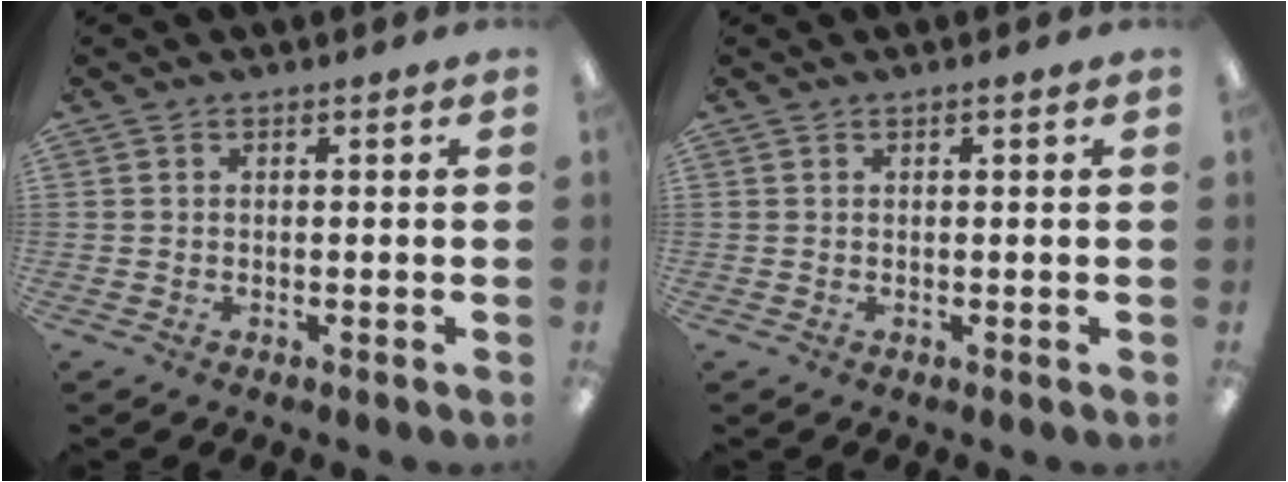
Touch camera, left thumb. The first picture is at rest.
{"total": 0.7, "force": [0.3, 0.0, 0.6], "torque": [-0.012, 0.000, 0.005]}